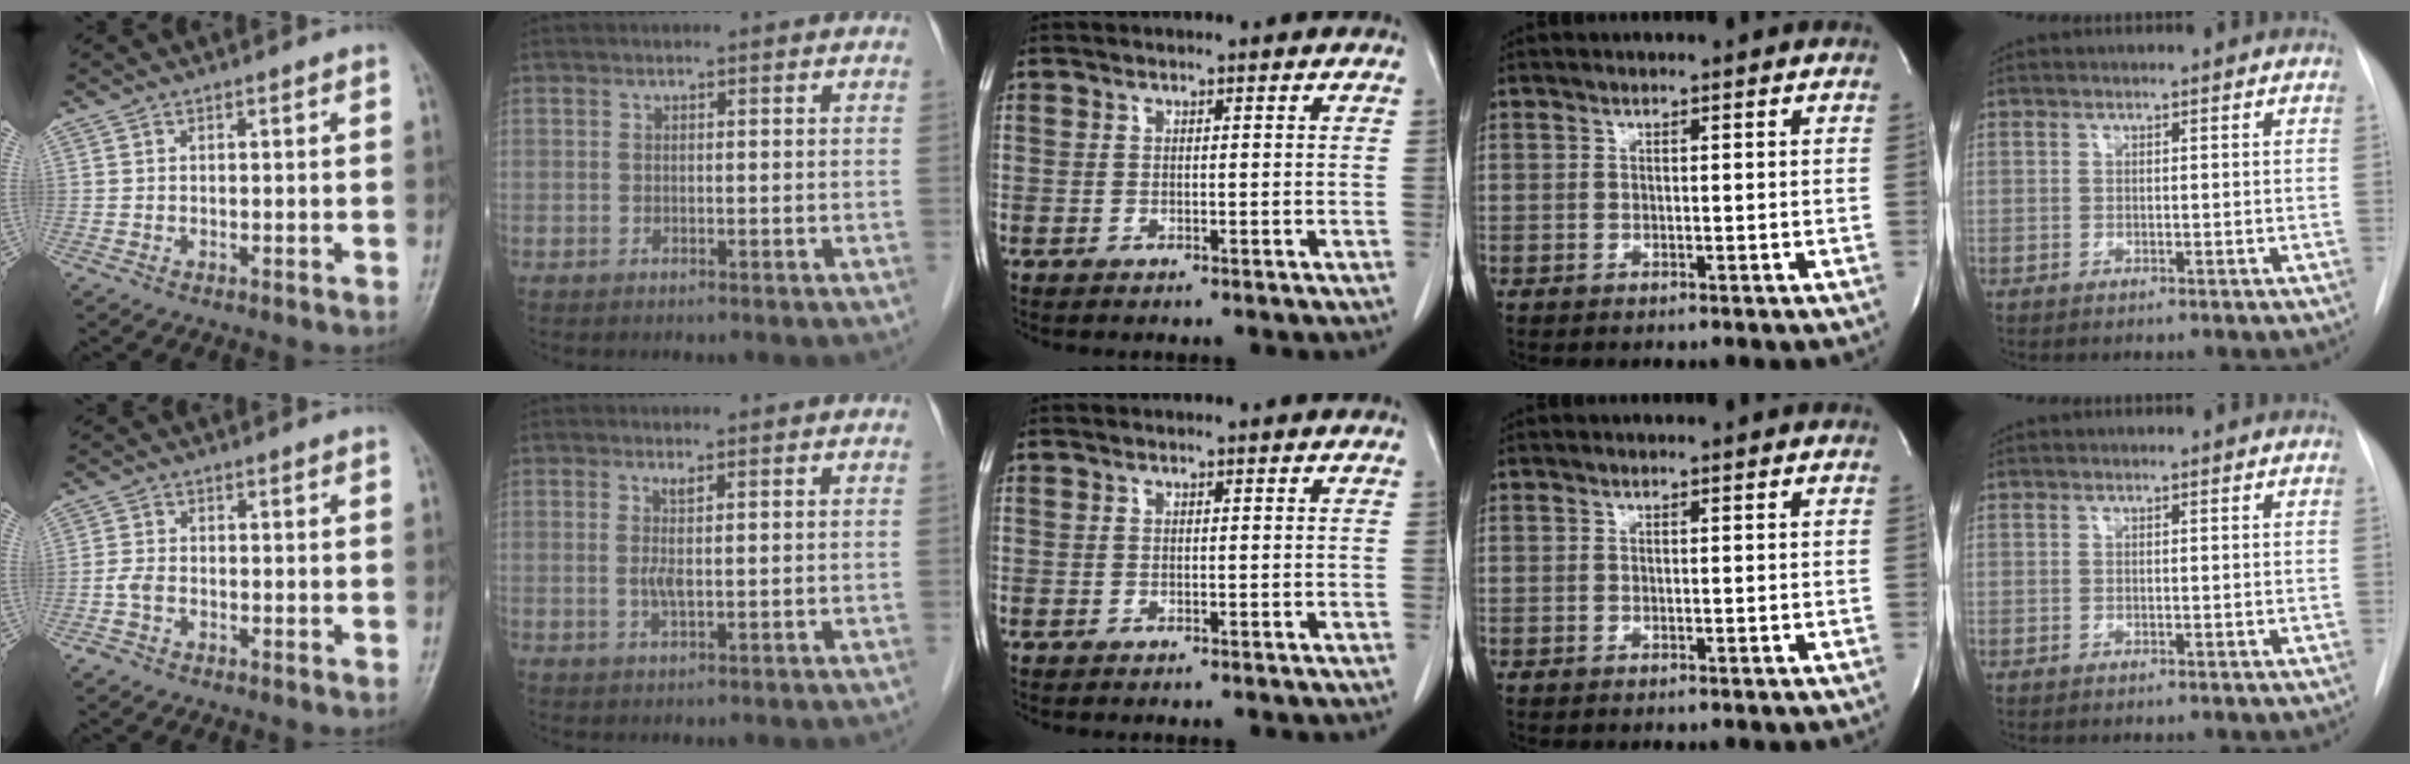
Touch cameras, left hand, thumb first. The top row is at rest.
{"thumb": {"total": 2.4, "force": [-1.1, 1.5, 1.5], "torque": [-0.034, 0.006, -0.026]}, "index": {"total": 2.2, "force": [0.3, 0.2, 2.2], "torque": [-0.049, 0.000, 0.010]}}